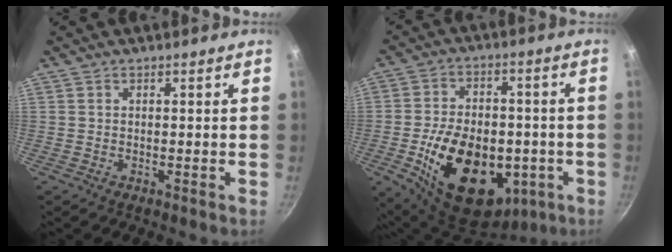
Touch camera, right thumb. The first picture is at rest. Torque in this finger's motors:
{"motor_torque": [-0.16, 1.40, 1.27, -1.50, 0.24]}